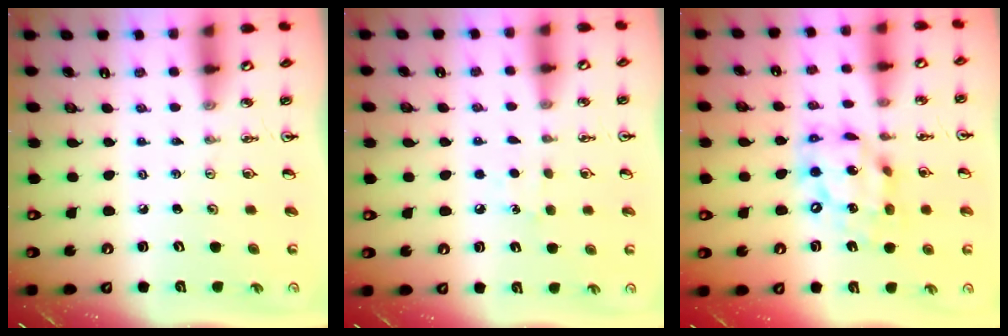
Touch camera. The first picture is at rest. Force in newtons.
{"total": 6.4, "press": 6.4, "slide": 0.8}
{"total": 14.2, "press": 14.1, "slide": 1.0}